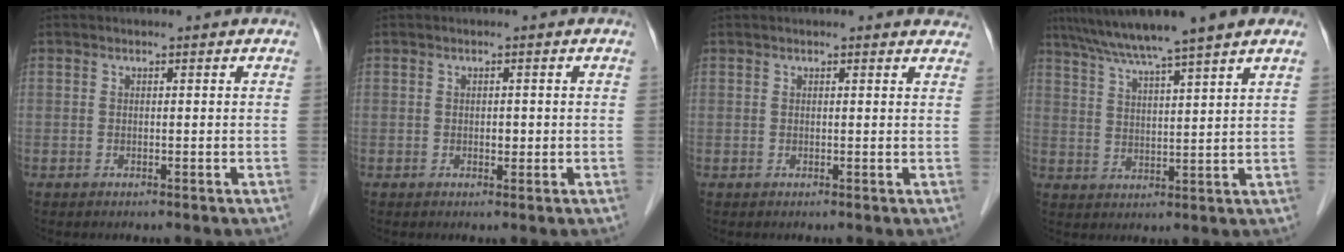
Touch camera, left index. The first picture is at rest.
{"total": 1.0, "force": [-0.1, 0.7, 0.8], "torque": [-0.010, 0.002, 0.000]}
{"total": 4.8, "force": [4.5, 0.9, 1.5], "torque": [-0.009, 0.013, 0.036]}
{"total": 11.3, "force": [9.1, -1.1, 6.7], "torque": [-0.117, 0.024, 0.140]}